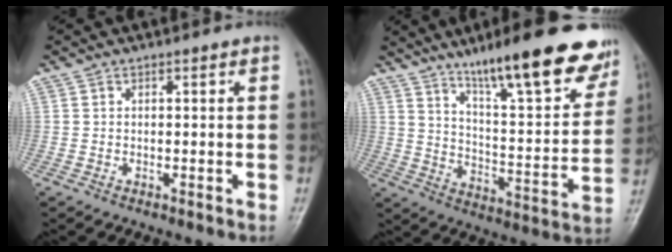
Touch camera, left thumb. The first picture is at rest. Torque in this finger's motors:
{"motor_torque": [0.78, 0.72, 1.41, -1.36, 0.14]}